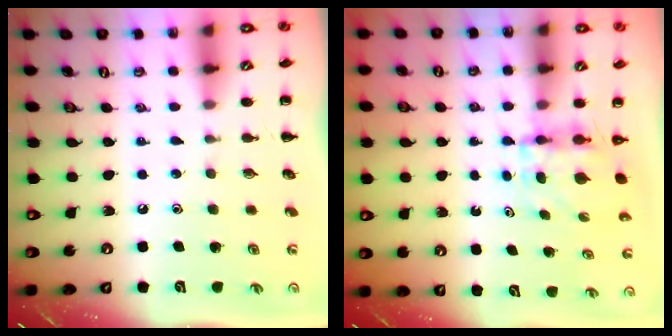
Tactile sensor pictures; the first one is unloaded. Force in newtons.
{"total": 3.9, "press": 3.9, "slide": 0.3}